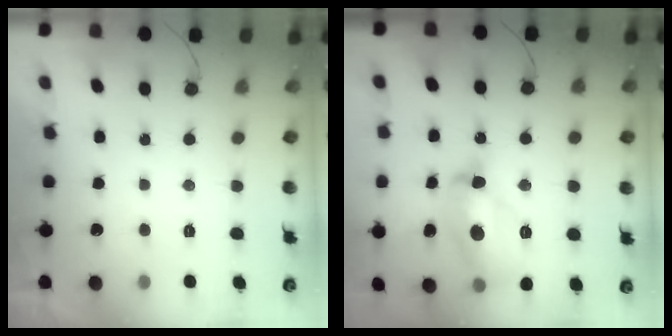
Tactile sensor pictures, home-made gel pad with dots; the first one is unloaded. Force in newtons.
{"total": 16.1, "press": 16.1, "slide": 1.8}